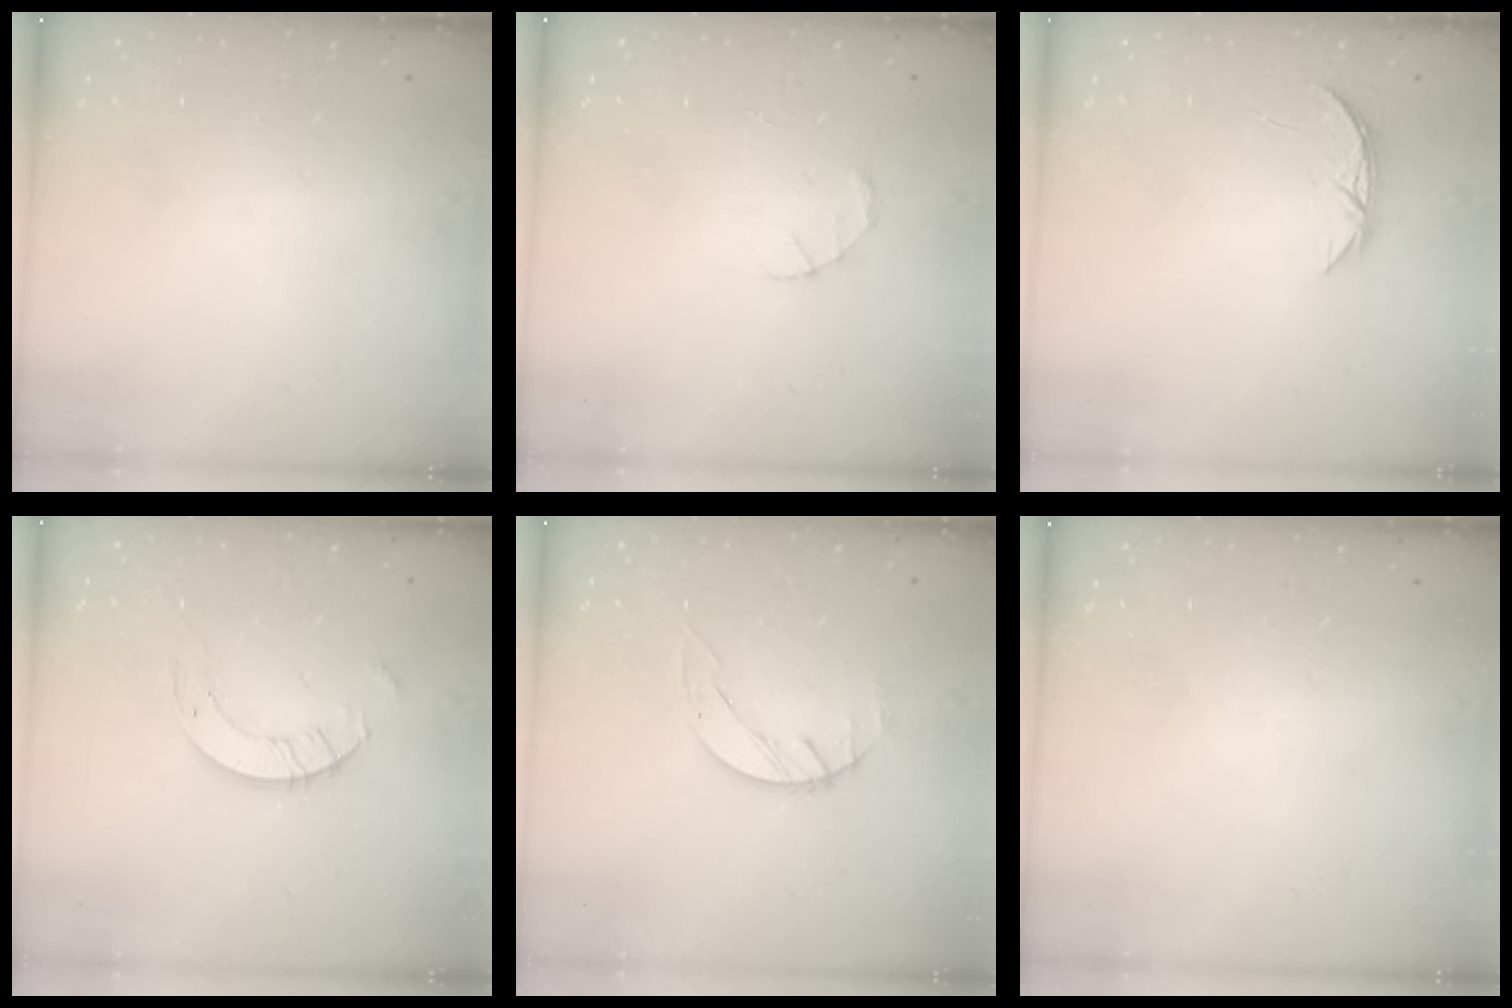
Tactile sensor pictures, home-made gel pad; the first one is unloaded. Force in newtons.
{"total": 1.5, "press": 1.5, "slide": 0.3}
{"total": 4.2, "press": 4.2, "slide": 0.5}
{"total": 6.1, "press": 6.1, "slide": 0.6}
{"total": 1.4, "press": 1.4, "slide": 0.2}
{"total": 0.0}